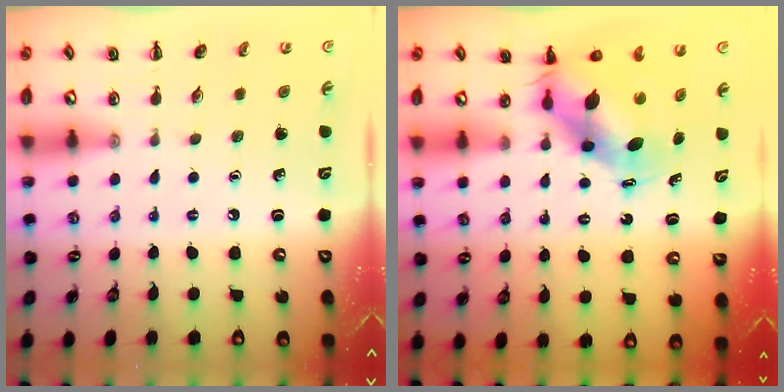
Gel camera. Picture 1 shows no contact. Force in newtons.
{"total": 8.8, "press": 8.6, "slide": 1.5}